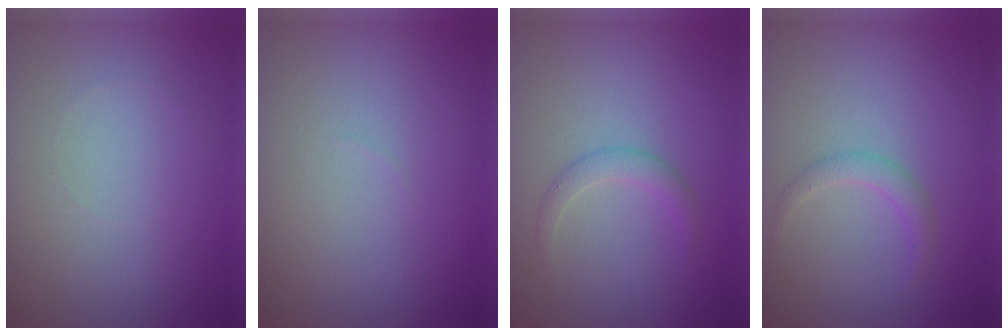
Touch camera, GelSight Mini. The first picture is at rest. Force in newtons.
{"total": 0.0}
{"total": 1.6, "press": 1.6, "slide": 0.0}
{"total": 1.5, "press": 1.5, "slide": 0.1}